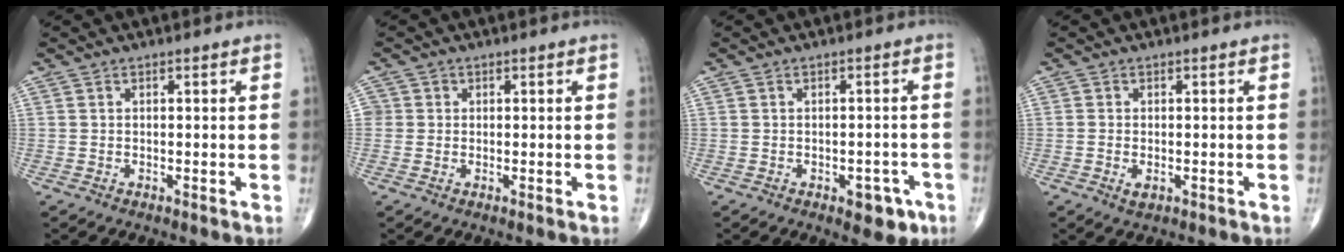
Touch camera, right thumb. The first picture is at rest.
{"total": 1.9, "force": [0.1, 1.9, 0.2], "torque": [0.011, 0.005, -0.001]}
{"total": 5.0, "force": [-2.5, 2.7, 3.4], "torque": [-0.018, 0.013, -0.026]}
{"total": 1.8, "force": [-0.5, 1.0, 1.4], "torque": [-0.026, -0.003, -0.010]}